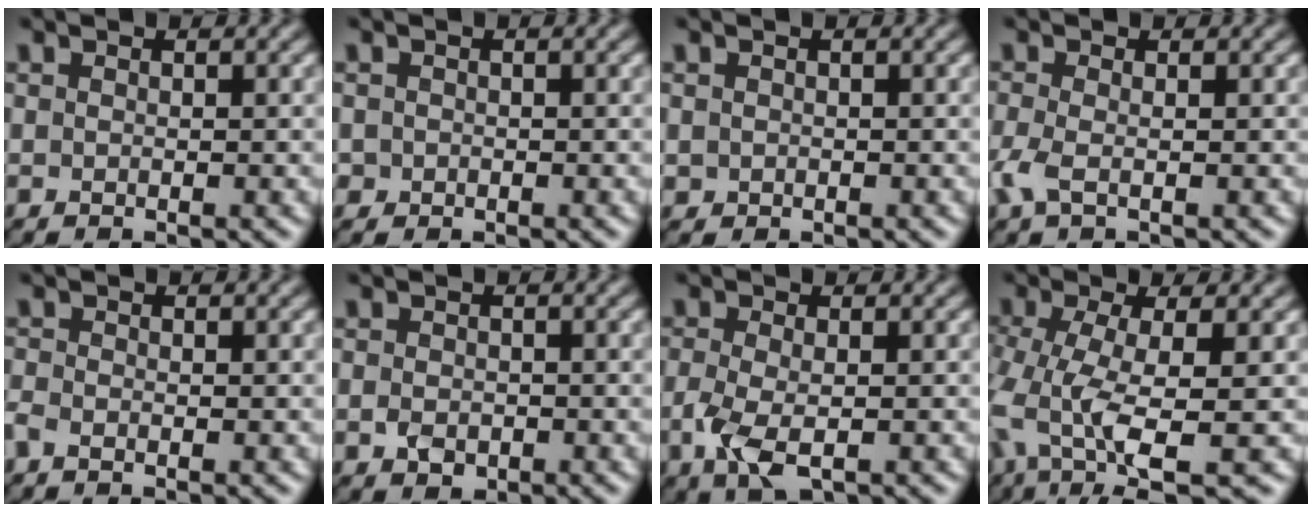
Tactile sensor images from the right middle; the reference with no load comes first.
{"total": 0.8, "force": [-0.3, 0.7, 0.0], "torque": [0.000, -0.001, -0.008]}
{"total": 0.6, "force": [0.0, 0.5, 0.0], "torque": [0.000, 0.000, 0.002]}
{"total": 2.3, "force": [-0.8, 1.1, 1.9], "torque": [-0.059, -0.002, -0.020]}
{"total": 1.5, "force": [-0.8, 0.9, 0.9], "torque": [-0.026, -0.001, -0.022]}
{"total": 1.6, "force": [-0.6, 1.2, 0.8], "torque": [-0.018, -0.002, -0.014]}
{"total": 3.2, "force": [-1.3, 1.4, 2.5], "torque": [-0.070, -0.008, -0.024]}
{"total": 8.2, "force": [-3.7, 2.8, 6.8], "torque": [-0.147, -0.021, -0.067]}